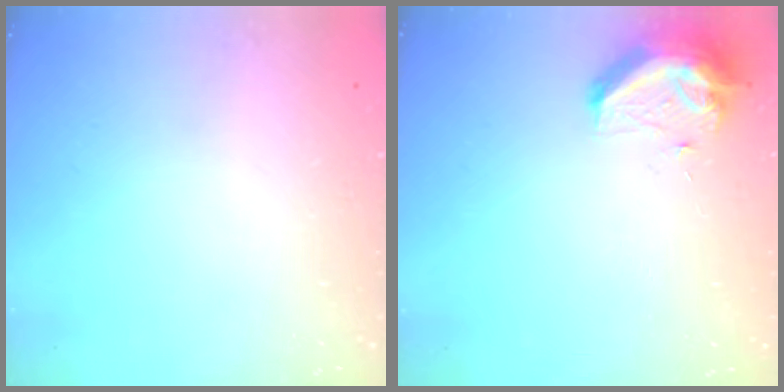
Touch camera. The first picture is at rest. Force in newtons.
{"total": 9.2, "press": 9.2, "slide": 0.3}